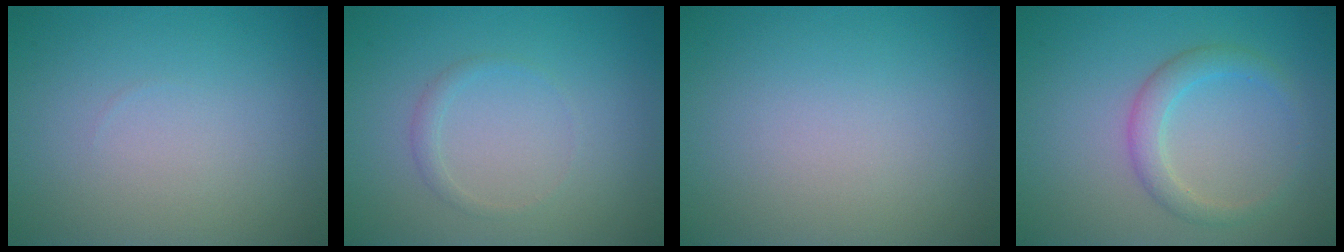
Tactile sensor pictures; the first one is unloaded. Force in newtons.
{"total": 0.9, "press": 0.9, "slide": 0.2}
{"total": 0.0}
{"total": 2.5, "press": 2.5, "slide": 0.1}